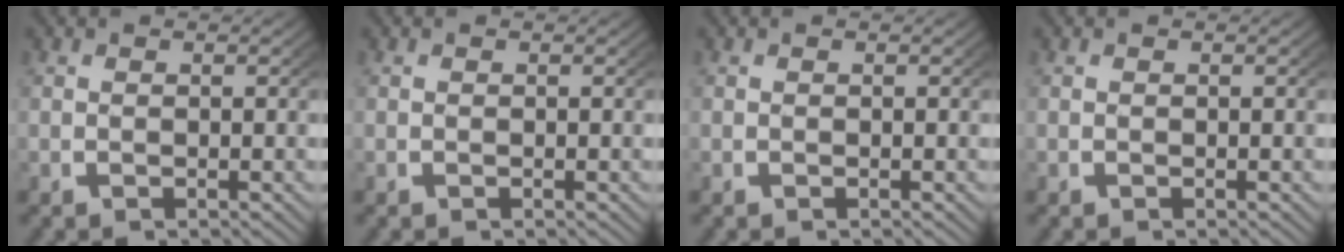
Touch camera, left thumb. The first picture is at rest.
{"total": 0.0}
{"total": 0.0}
{"total": 0.0}